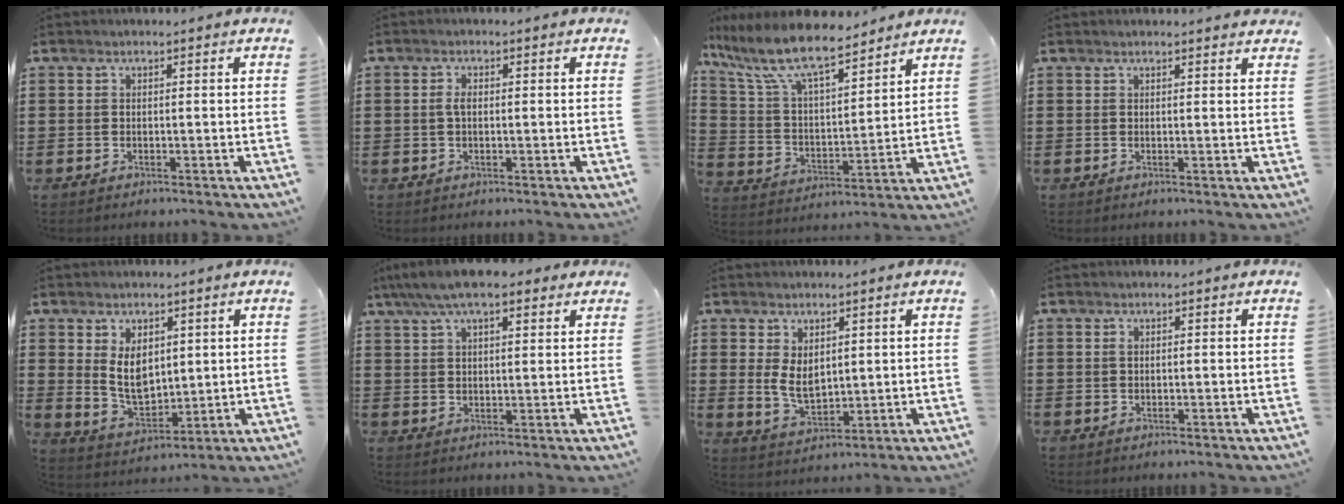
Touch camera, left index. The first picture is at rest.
{"total": 1.9, "force": [0.2, 0.8, 1.7], "torque": [-0.043, -0.001, 0.000]}
{"total": 10.8, "force": [8.7, 2.1, 6.0], "torque": [-0.151, -0.041, 0.151]}
{"total": 1.2, "force": [1.1, 0.0, 0.4], "torque": [-0.010, -0.001, 0.022]}
{"total": 6.6, "force": [2.4, 4.4, 4.3], "torque": [-0.076, -0.001, 0.044]}
{"total": 7.1, "force": [5.3, 2.0, 4.2], "torque": [-0.095, -0.002, 0.098]}
{"total": 5.0, "force": [1.4, 3.0, 3.8], "torque": [-0.078, -0.001, 0.023]}
{"total": 0.7, "force": [0.2, 0.6, 0.4], "torque": [-0.010, 0.003, 0.004]}